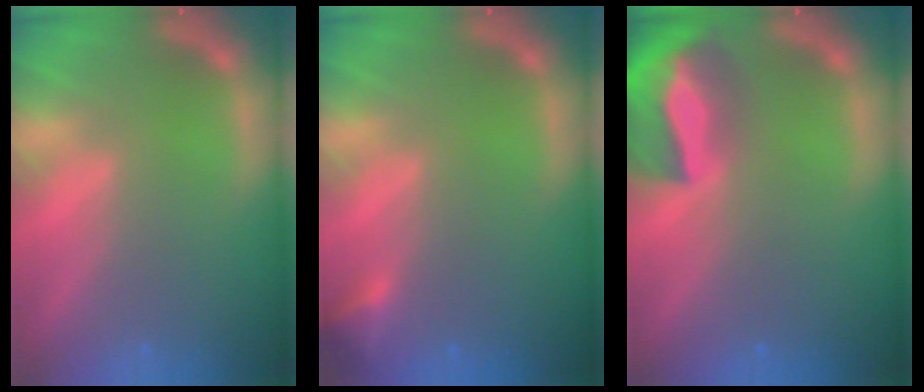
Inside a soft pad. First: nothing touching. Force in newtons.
{"total": 1.9}
{"total": 10.0}